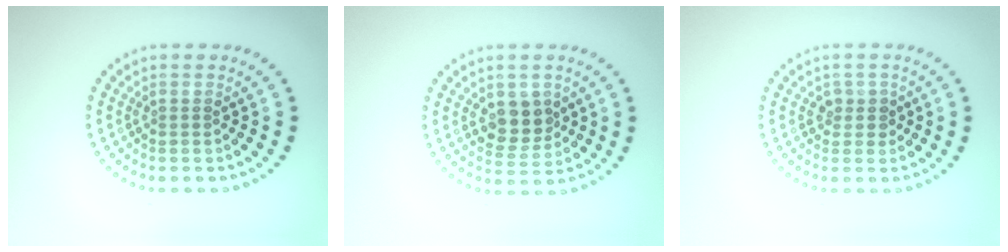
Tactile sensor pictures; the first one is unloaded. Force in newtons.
{"total": 3.2, "press": 3.1, "slide": 0.9}
{"total": 1.5, "press": 1.2, "slide": 0.8}